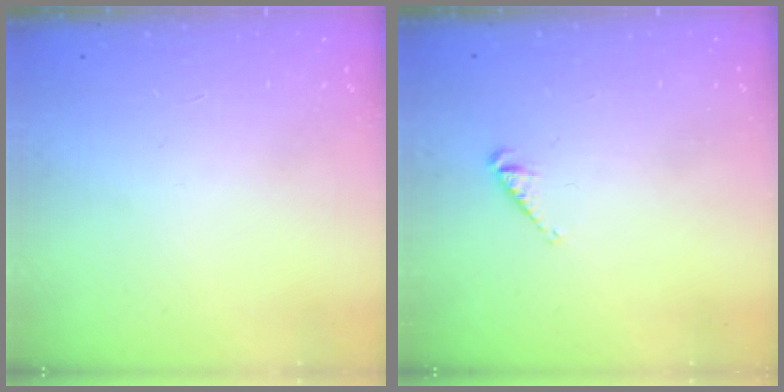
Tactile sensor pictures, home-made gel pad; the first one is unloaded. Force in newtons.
{"total": 3.9, "press": 3.9, "slide": 0.5}